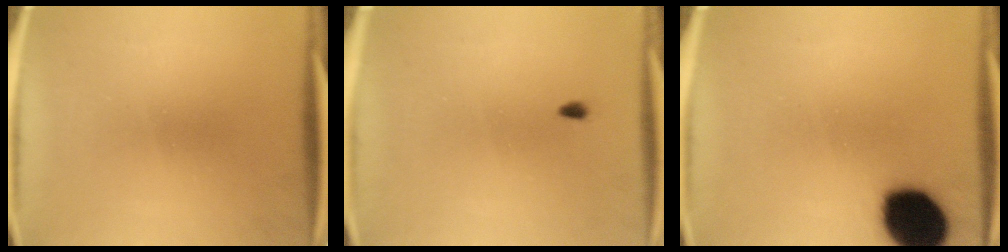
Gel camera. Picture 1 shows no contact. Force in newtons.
{"total": 0.6}
{"total": 18.0}